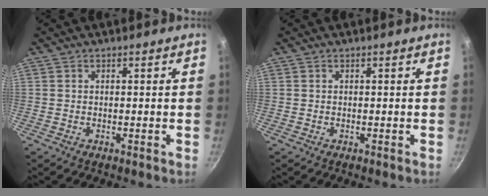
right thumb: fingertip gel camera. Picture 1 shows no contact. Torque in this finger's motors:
{"motor_torque": [-0.01, 0.01, -0.01, 0.01, 0.00]}